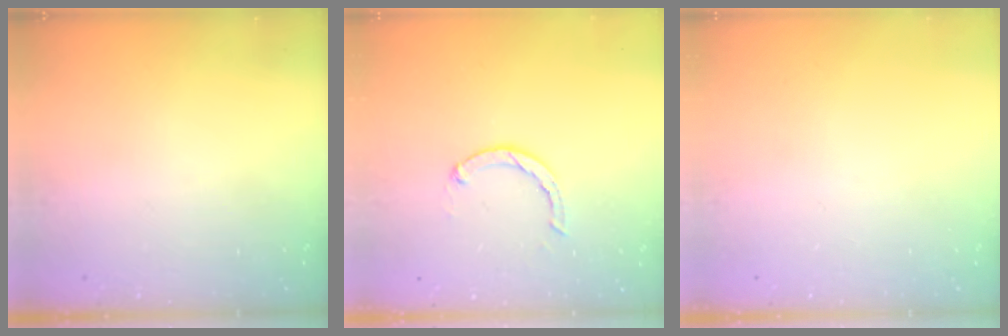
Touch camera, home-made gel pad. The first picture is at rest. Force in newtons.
{"total": 3.1, "press": 3.1, "slide": 0.3}
{"total": 0.0}